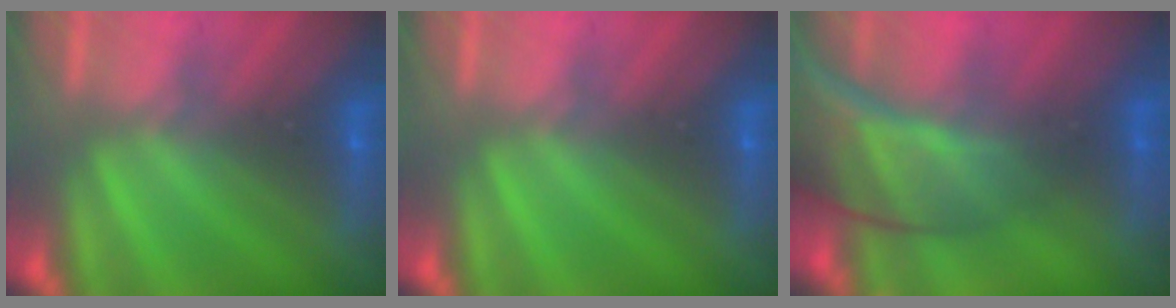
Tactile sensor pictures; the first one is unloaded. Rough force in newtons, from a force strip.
{"total": 0.0}
{"total": 11.5}